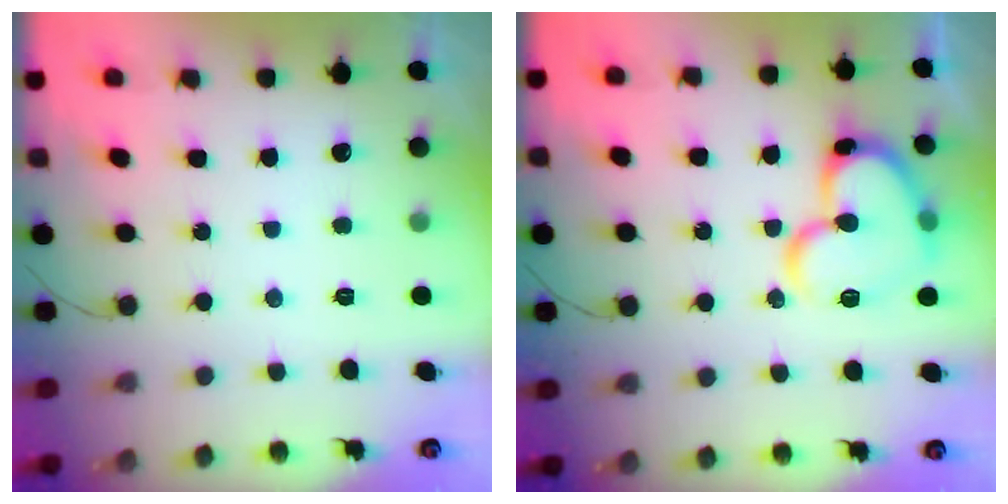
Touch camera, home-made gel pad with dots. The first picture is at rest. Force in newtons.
{"total": 19.3, "press": 19.2, "slide": 1.7}